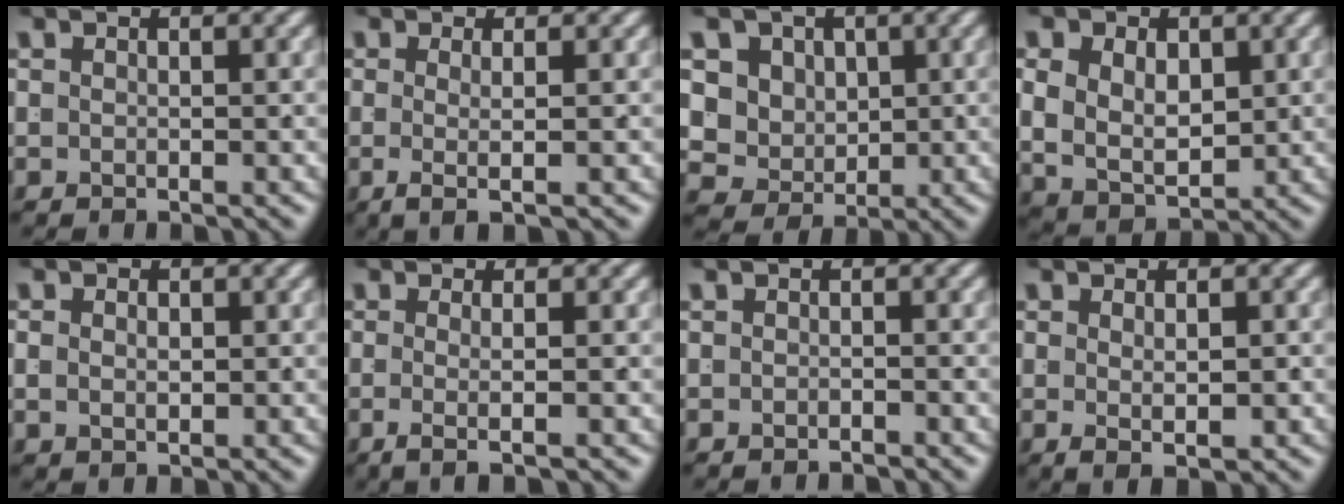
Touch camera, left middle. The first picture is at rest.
{"total": 2.3, "force": [-0.8, -0.6, 2.1], "torque": [-0.038, -0.013, -0.005]}
{"total": 10.4, "force": [0.3, 9.4, 4.5], "torque": [-0.123, -0.044, 0.011]}
{"total": 8.2, "force": [0.0, 6.7, 4.6], "torque": [-0.103, -0.031, 0.006]}
{"total": 1.3, "force": [0.0, 0.6, 1.1], "torque": [-0.018, -0.011, 0.013]}
{"total": 2.4, "force": [-1.2, -0.5, 2.0], "torque": [-0.040, -0.011, -0.014]}
{"total": 1.0, "force": [-0.9, -0.4, 0.0], "torque": [0.001, -0.002, -0.013]}
{"total": 1.8, "force": [-0.3, -0.2, 1.8], "torque": [-0.025, -0.012, 0.007]}